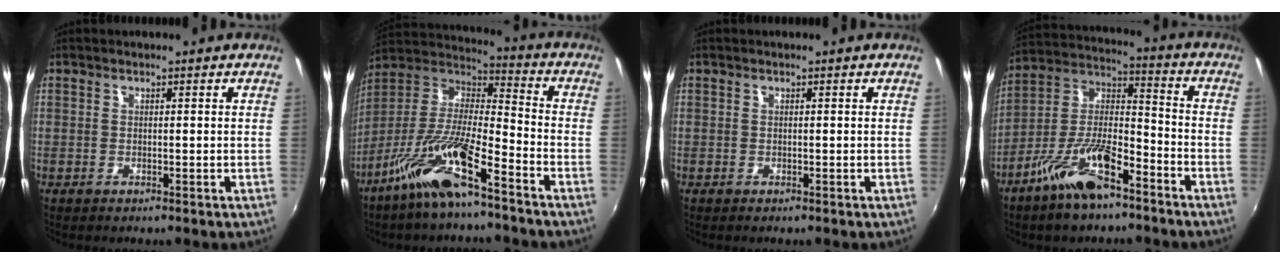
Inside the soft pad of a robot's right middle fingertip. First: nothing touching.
{"total": 14.7, "force": [-9.6, 2.5, 10.8], "torque": [-0.208, 0.001, -0.190]}
{"total": 0.0}
{"total": 13.5, "force": [-8.5, 4.6, 9.4], "torque": [-0.191, 0.003, -0.156]}